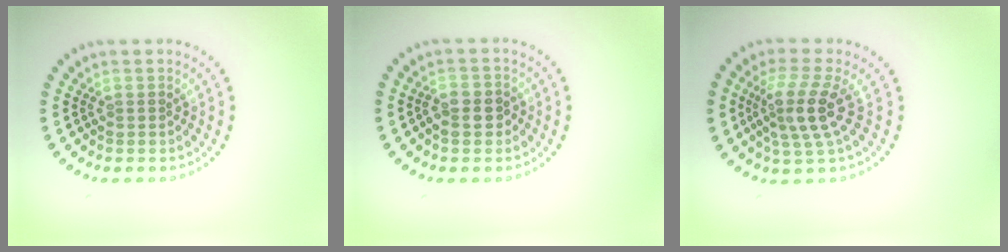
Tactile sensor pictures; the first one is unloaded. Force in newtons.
{"total": 1.9, "press": 1.9, "slide": 0.5}
{"total": 3.9, "press": 3.3, "slide": 2.0}